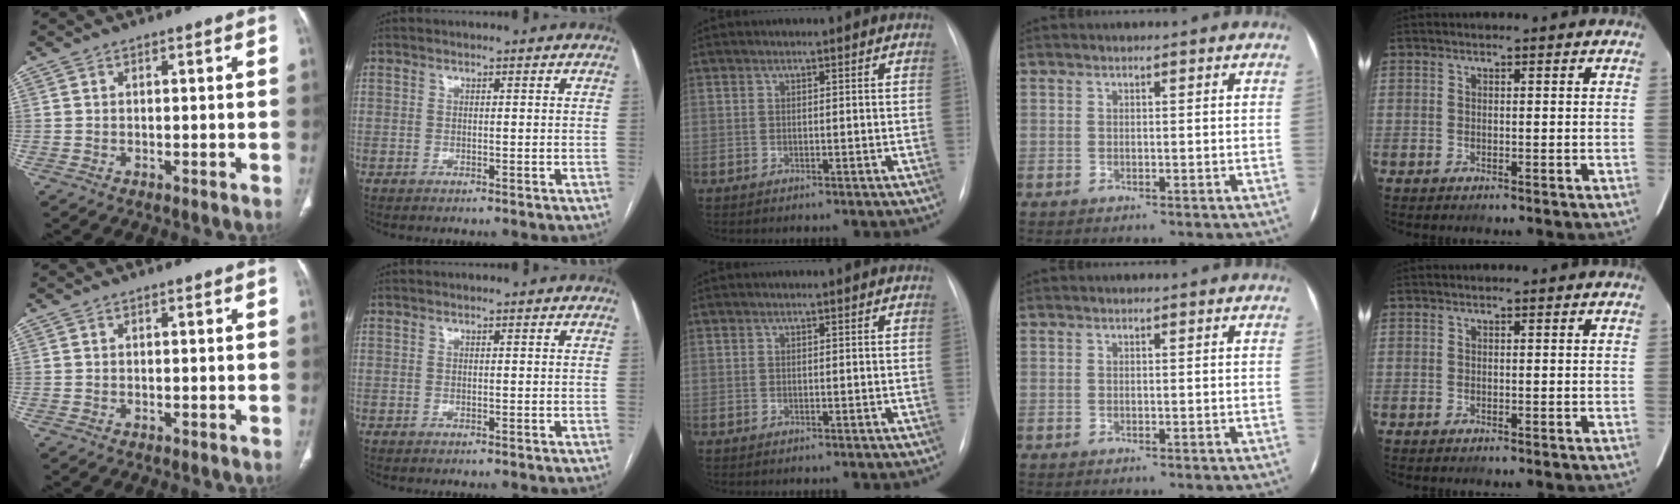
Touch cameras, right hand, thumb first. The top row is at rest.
{}